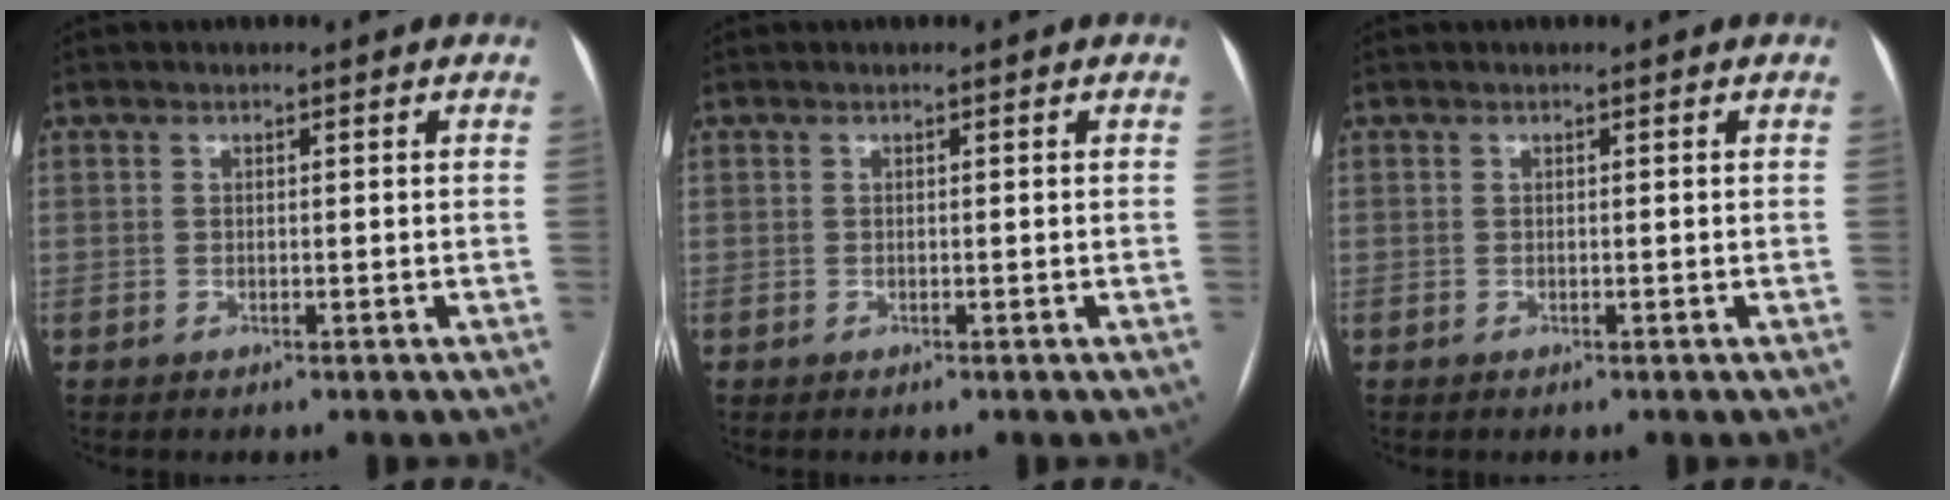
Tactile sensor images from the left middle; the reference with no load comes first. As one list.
[{"total": 0.0}, {"total": 0.0}]